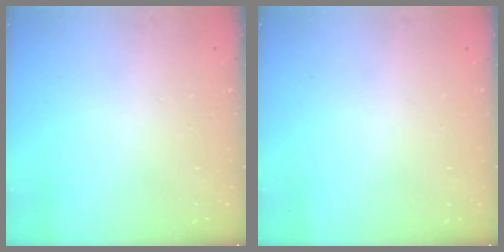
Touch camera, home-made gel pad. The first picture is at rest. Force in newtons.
{"total": 0.0}